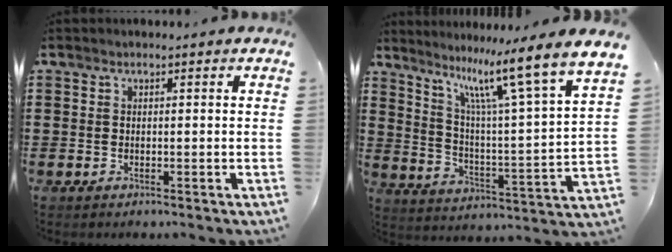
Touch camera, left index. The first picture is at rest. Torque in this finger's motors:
{"motor_torque": [2.14, 0.00, 0.35, 0.21]}